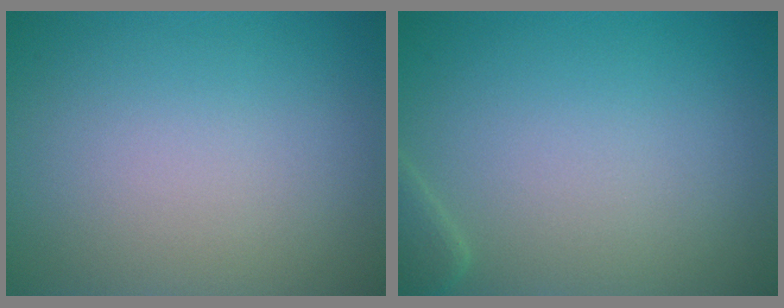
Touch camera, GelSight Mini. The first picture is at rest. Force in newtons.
{"total": 1.2, "press": 1.2, "slide": 0.1}